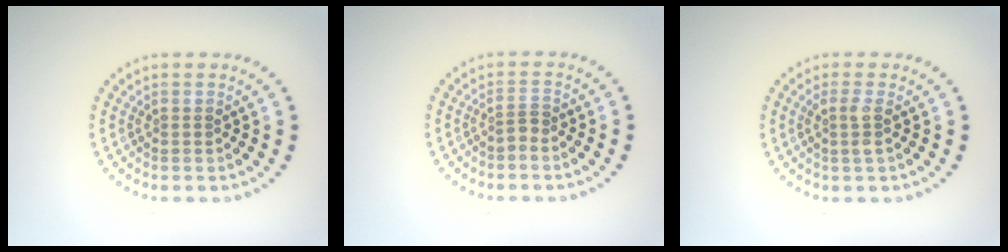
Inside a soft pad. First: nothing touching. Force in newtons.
{"total": 0.9, "press": 0.6, "slide": 0.7}
{"total": 1.5, "press": 1.2, "slide": 0.9}